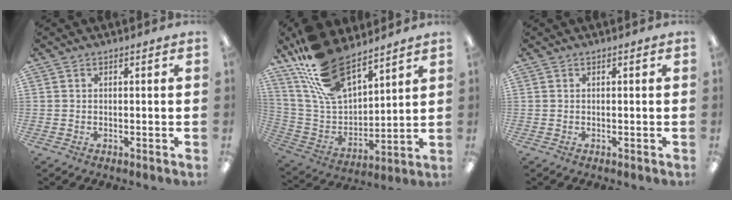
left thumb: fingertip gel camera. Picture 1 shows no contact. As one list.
[{"total": 18.5, "force": [13.8, 8.3, 9.2], "torque": [-0.197, -0.073, 0.258]}, {"total": 0.0}]